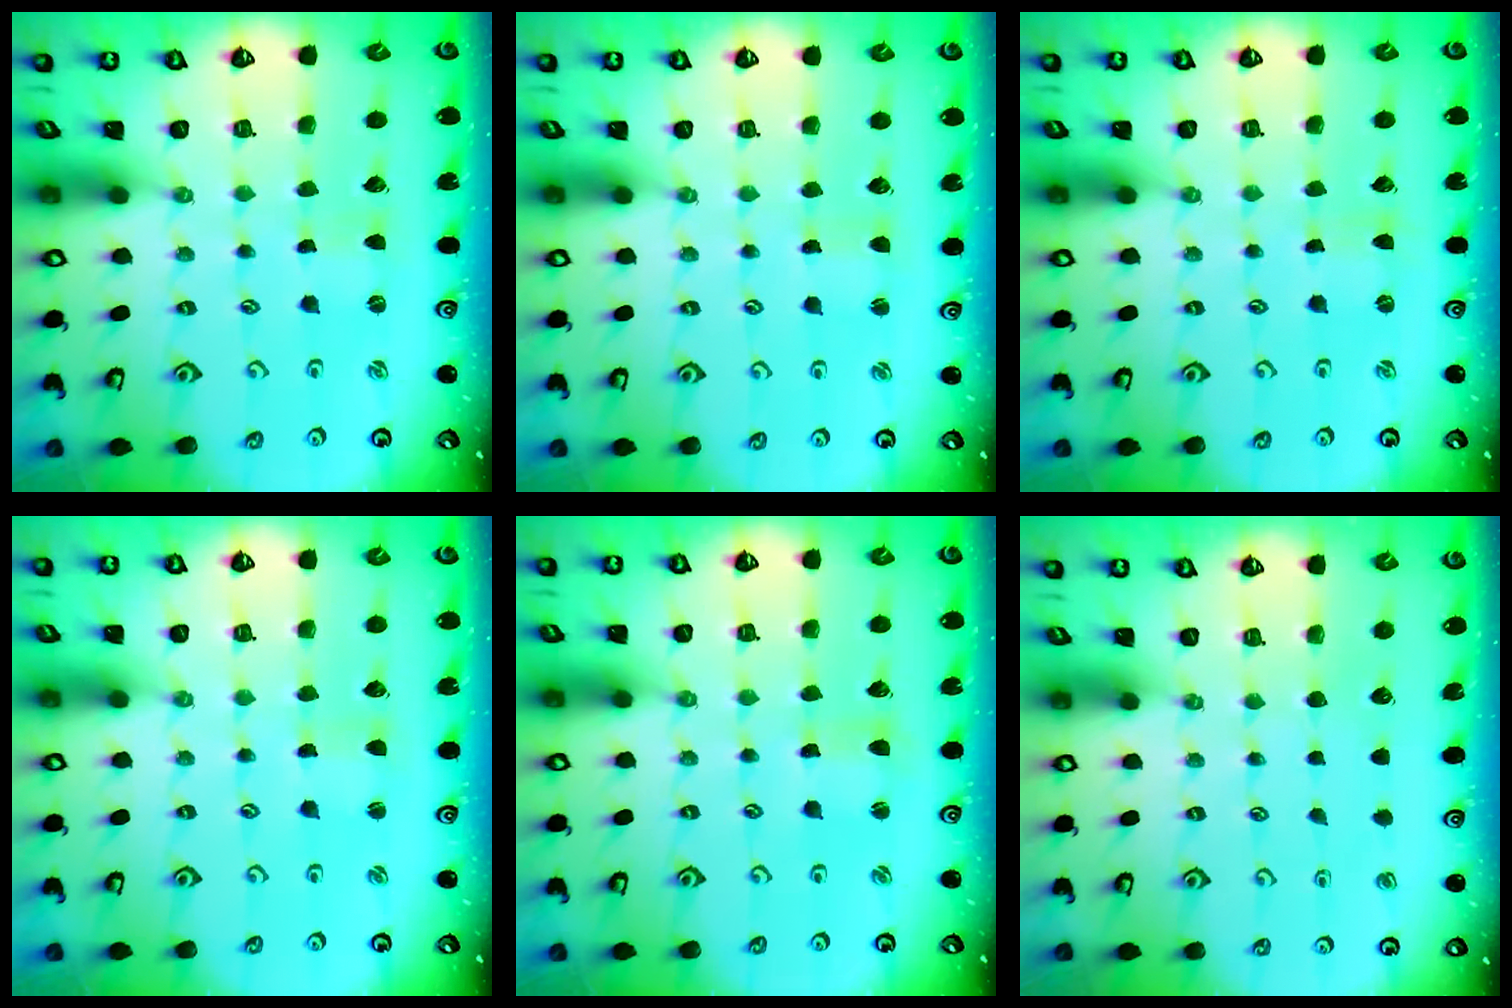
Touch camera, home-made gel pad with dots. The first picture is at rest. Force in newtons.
{"total": 1.4, "press": 1.4, "slide": 0.1}
{"total": 0.0}
{"total": 0.9, "press": 0.9, "slide": 0.1}
{"total": 2.1, "press": 2.1, "slide": 0.4}
{"total": 0.0}